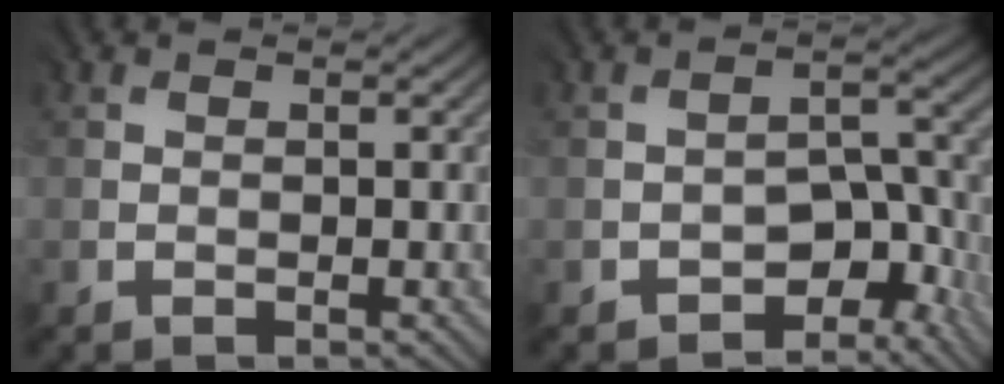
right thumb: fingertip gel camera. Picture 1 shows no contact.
{"total": 5.8, "force": [-4.2, 2.8, 2.9], "torque": [-0.022, -0.001, -0.069]}